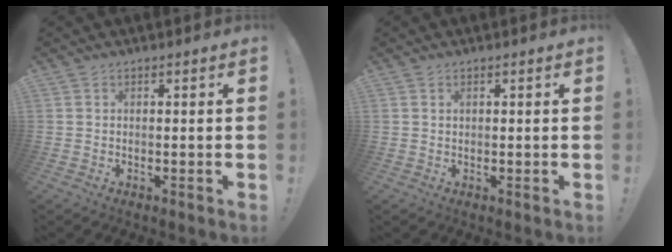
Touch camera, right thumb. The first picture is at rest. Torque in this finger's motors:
{"motor_torque": [-0.20, -0.24, -0.23, 0.17, 0.08]}